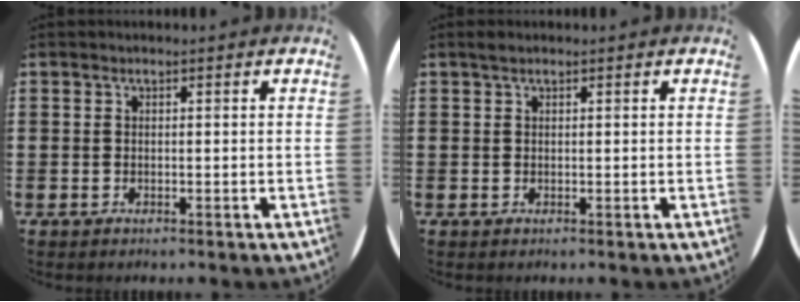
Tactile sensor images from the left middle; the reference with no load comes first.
{"total": 0.7, "force": [0.5, 0.3, 0.3], "torque": [-0.006, 0.003, 0.009]}